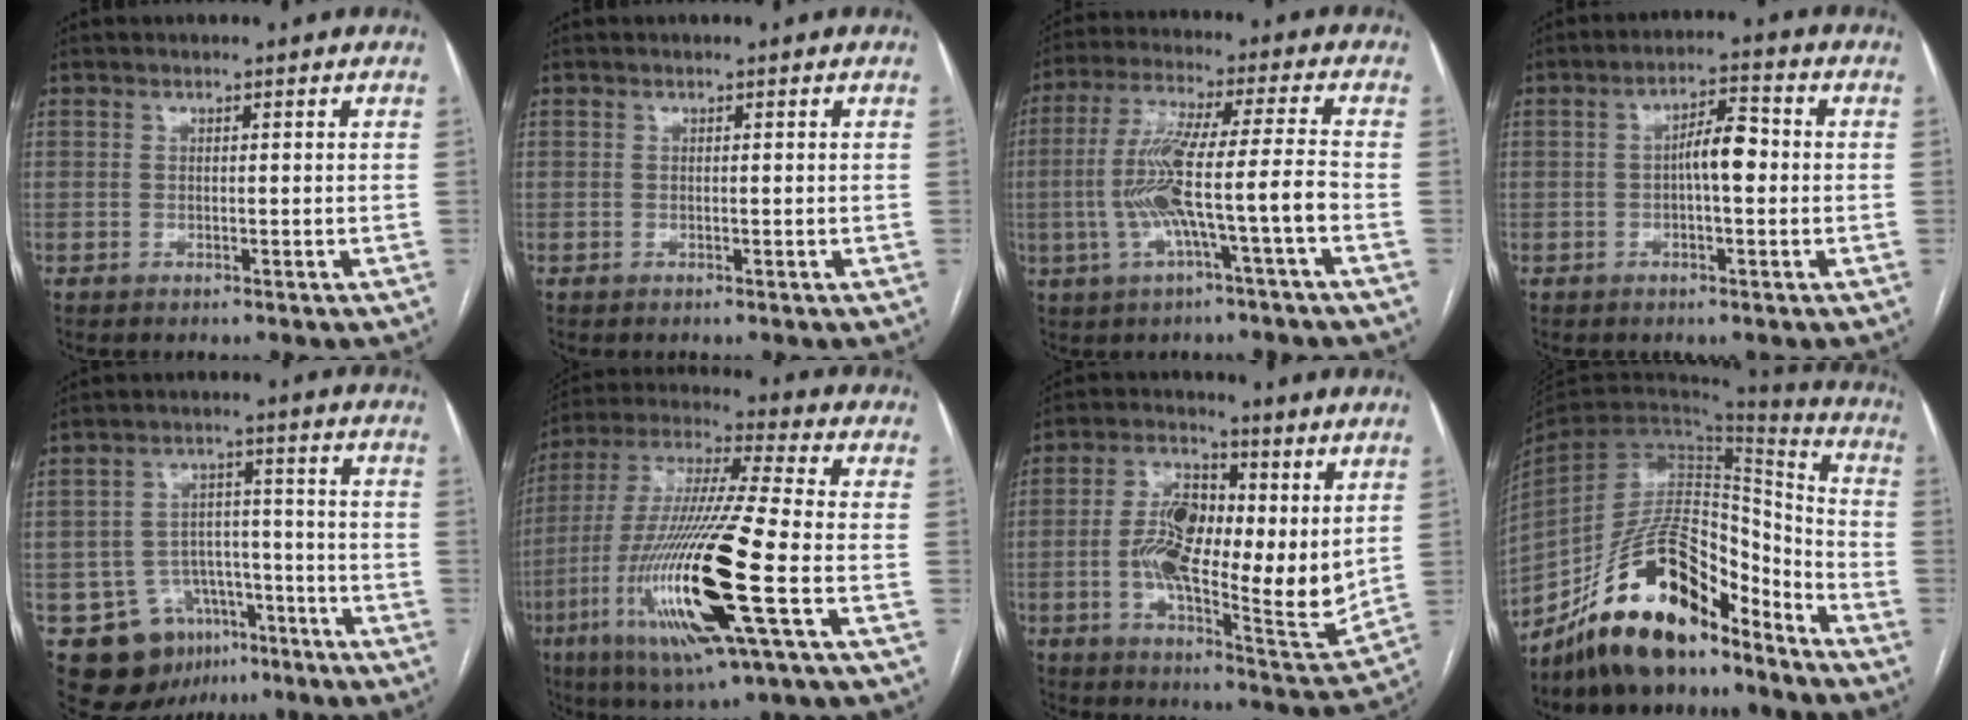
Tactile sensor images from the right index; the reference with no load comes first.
{"total": 0.0}
{"total": 11.3, "force": [-2.9, -0.1, 10.9], "torque": [-0.220, 0.017, -0.052]}
{"total": 5.3, "force": [-0.3, 1.5, 5.1], "torque": [-0.086, 0.018, -0.007]}
{"total": 12.3, "force": [-6.7, 9.3, 4.6], "torque": [-0.072, 0.034, -0.092]}
{"total": 22.7, "force": [-6.7, 1.6, 21.6], "torque": [-0.465, -0.033, -0.126]}
{"total": 16.4, "force": [1.7, 5.9, 15.2], "torque": [-0.262, -0.004, 0.027]}
{"total": 18.0, "force": [-13.7, 6.1, 10.0], "torque": [-0.180, 0.038, -0.238]}